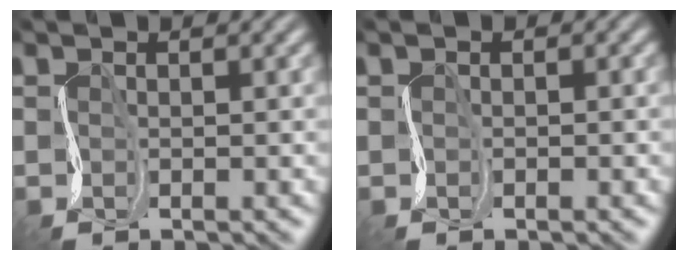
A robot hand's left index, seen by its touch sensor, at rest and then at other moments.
{"total": 0.6, "force": [-0.1, 0.4, 0.4], "torque": [-0.008, 0.000, -0.003]}